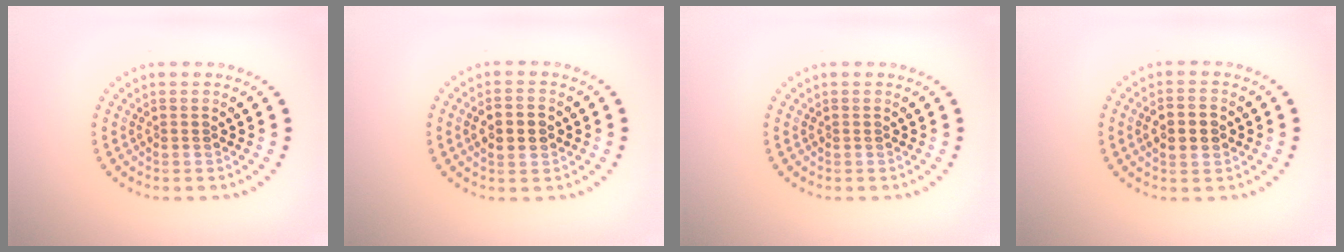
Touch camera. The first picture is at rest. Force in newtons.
{"total": 2.7, "press": 2.7, "slide": 0.1}
{"total": 0.0}
{"total": 3.0, "press": 3.0, "slide": 0.2}